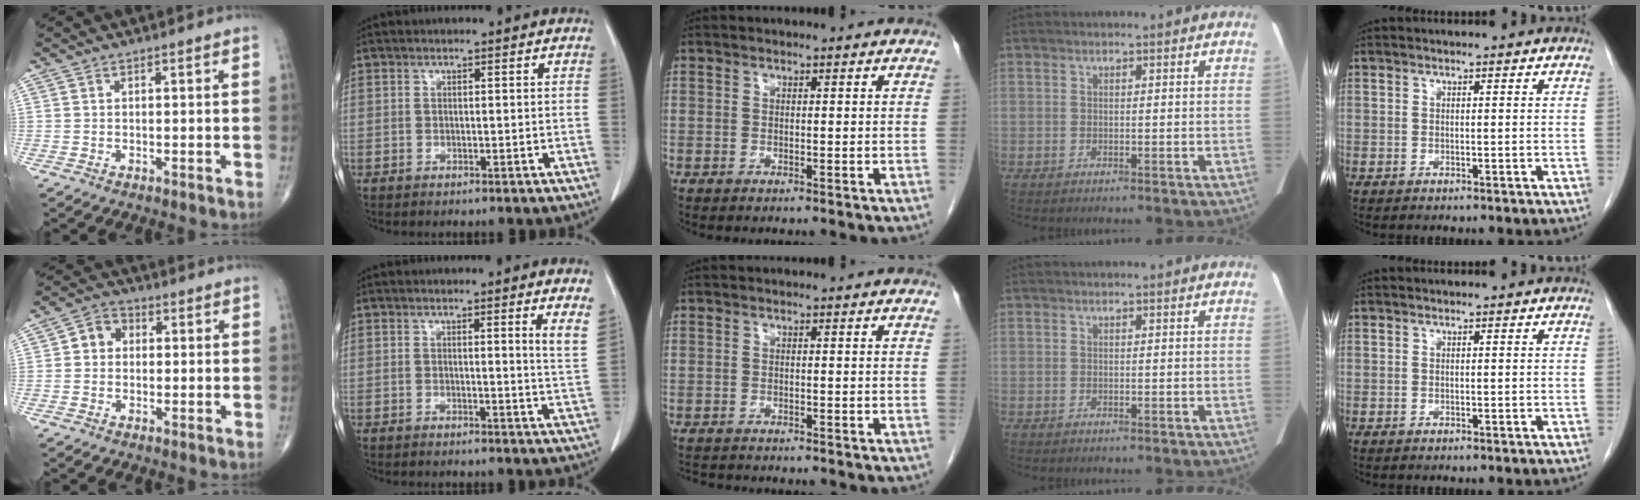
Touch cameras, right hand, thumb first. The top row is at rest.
{"thumb": {"total": 4.8, "force": [0.3, 4.1, 2.5], "torque": [-0.022, 0.016, -0.005]}, "index": {"total": 3.1, "force": [1.9, -0.8, 2.2], "torque": [-0.037, -0.019, 0.017]}, "middle": {"total": 3.2, "force": [-3.0, 0.7, 0.8], "torque": [-0.013, -0.009, -0.045]}}